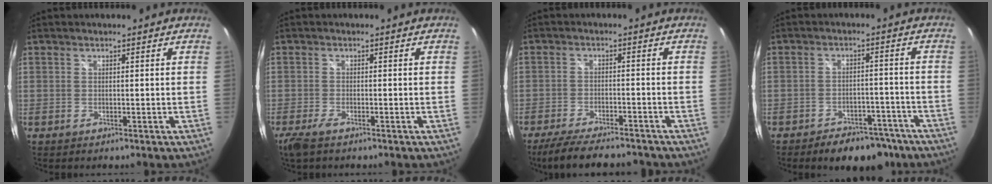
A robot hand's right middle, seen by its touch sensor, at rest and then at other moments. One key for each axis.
{"total": 3.6, "fx": -2.5, "fy": 1.0, "fz": 2.3, "tx": -0.057, "ty": -0.012, "tz": -0.049}
{"total": 12.0, "fx": -10.3, "fy": 2.7, "fz": 5.5, "tx": -0.122, "ty": -0.024, "tz": -0.163}
{"total": 11.2, "fx": -8.6, "fy": 5.6, "fz": 4.2, "tx": -0.082, "ty": 0.011, "tz": -0.103}